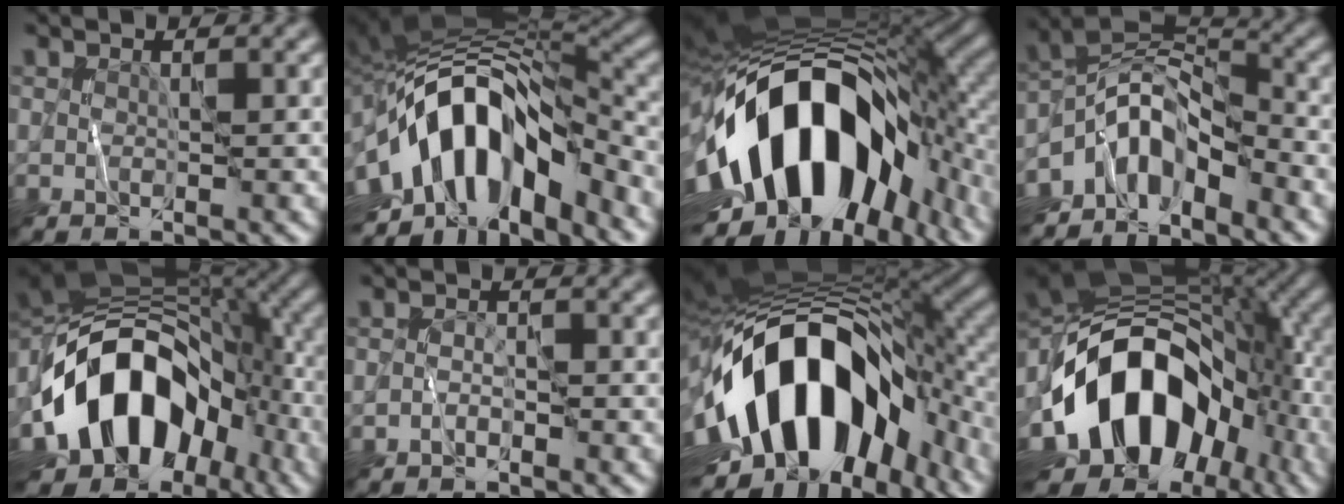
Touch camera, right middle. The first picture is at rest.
{"total": 14.2, "force": [-4.0, 7.5, 11.4], "torque": [-0.181, 0.016, -0.078]}
{"total": 19.1, "force": [-3.5, 10.4, 15.7], "torque": [-0.285, -0.006, -0.055]}
{"total": 7.4, "force": [-4.5, 3.8, 4.6], "torque": [-0.057, 0.008, -0.095]}
{"total": 14.4, "force": [-5.1, 9.5, 9.5], "torque": [-0.148, 0.010, -0.102]}
{"total": 0.9, "force": [-0.8, 0.2, 0.3], "torque": [-0.002, 0.007, -0.018]}
{"total": 17.4, "force": [-3.5, 9.8, 13.9], "torque": [-0.240, 0.005, -0.059]}
{"total": 16.0, "force": [-5.0, 10.5, 11.0], "torque": [-0.174, 0.002, -0.096]}